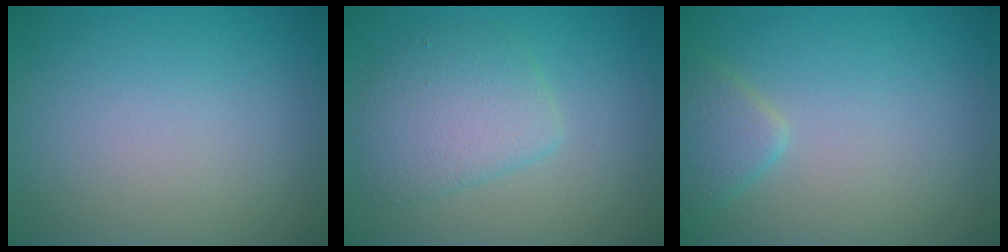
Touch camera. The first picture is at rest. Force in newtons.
{"total": 3.9, "press": 3.9, "slide": 0.1}
{"total": 2.3, "press": 2.3, "slide": 0.2}